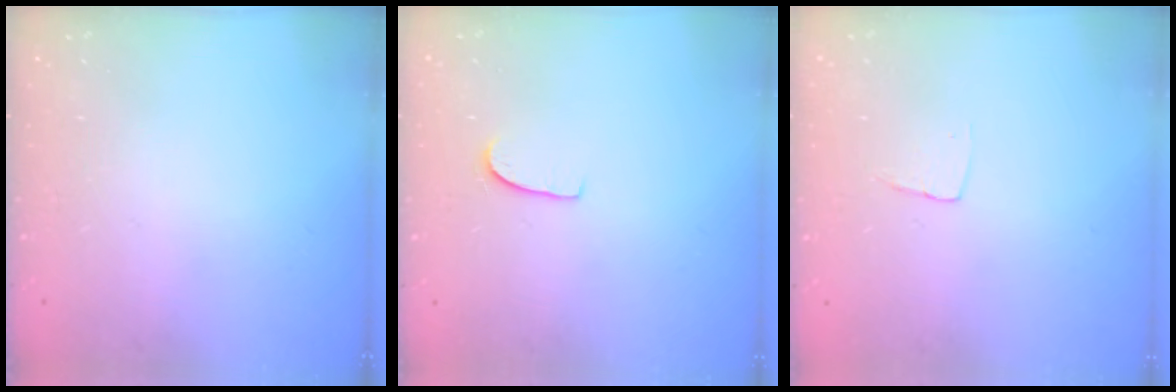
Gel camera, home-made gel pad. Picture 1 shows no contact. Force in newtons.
{"total": 5.1, "press": 5.1, "slide": 0.4}
{"total": 3.2, "press": 3.2, "slide": 0.2}